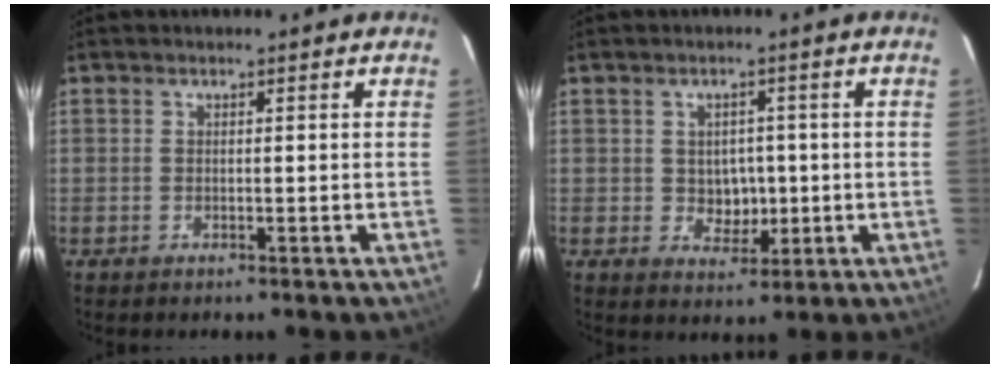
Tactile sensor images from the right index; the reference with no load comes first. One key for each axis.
{"total": 4.5, "fx": -0.1, "fy": 4.0, "fz": 2.0, "tx": -0.036, "ty": 0.007, "tz": 0.007}